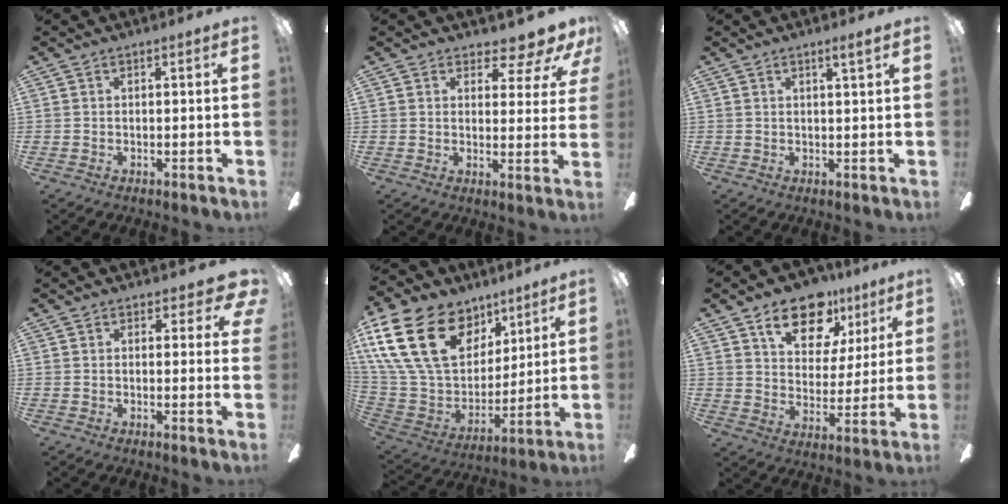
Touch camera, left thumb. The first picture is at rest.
{"total": 7.5, "force": [5.9, 2.9, 3.8], "torque": [-0.032, -0.048, 0.101]}
{"total": 2.3, "force": [1.4, -0.1, 1.7], "torque": [-0.029, -0.004, 0.022]}
{"total": 4.3, "force": [2.3, 2.4, 2.7], "torque": [-0.022, -0.012, 0.039]}
{"total": 27.2, "force": [12.6, 17.9, 16.1], "torque": [-0.338, -0.051, 0.244]}
{"total": 15.3, "force": [10.0, 8.6, 7.8], "torque": [-0.117, -0.047, 0.176]}